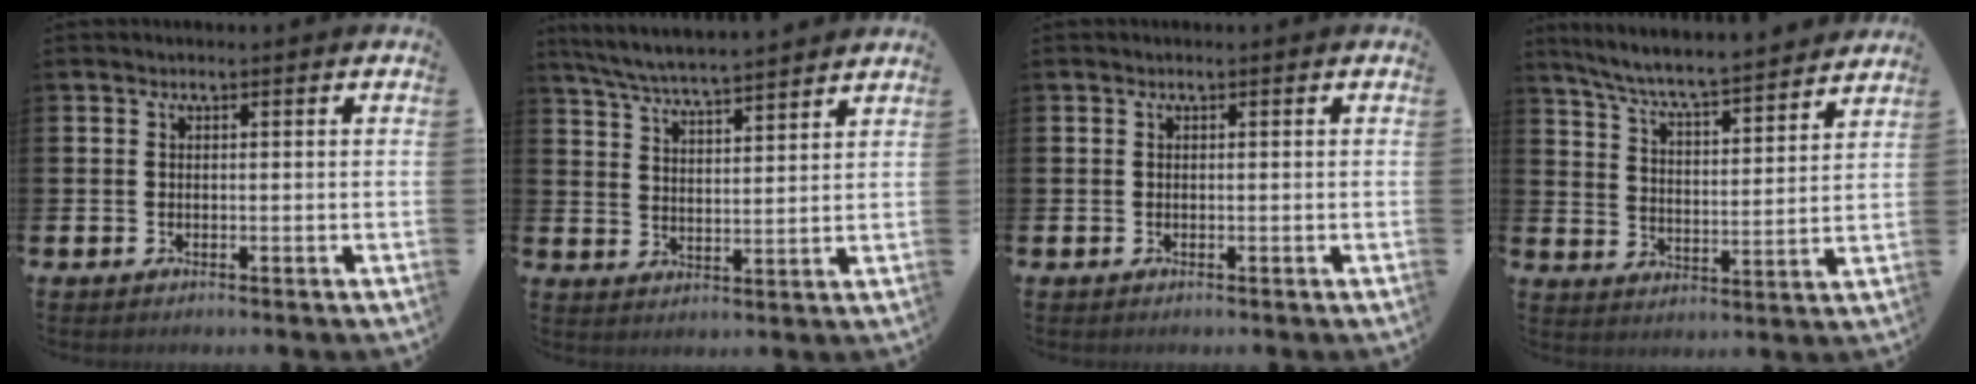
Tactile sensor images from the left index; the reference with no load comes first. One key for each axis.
{"total": 6.2, "fx": 6.0, "fy": -0.1, "fz": 1.4, "tx": -0.050, "ty": -0.039, "tz": 0.106}
{"total": 0.0}
{"total": 7.0, "fx": 6.6, "fy": 0.2, "fz": 2.3, "tx": -0.073, "ty": -0.054, "tz": 0.112}